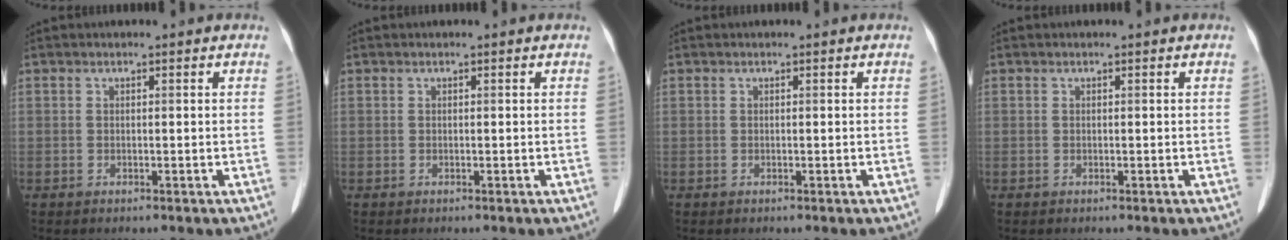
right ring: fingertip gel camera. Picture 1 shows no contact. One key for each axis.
{"total": 0.0}
{"total": 0.0}
{"total": 0.0}